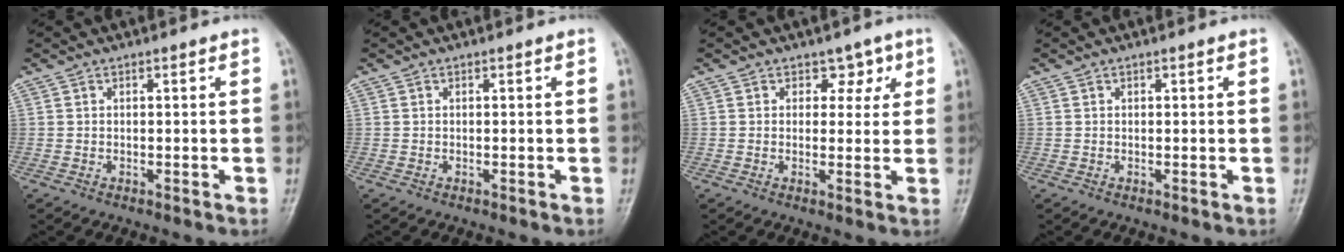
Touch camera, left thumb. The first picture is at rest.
{"total": 0.0}
{"total": 3.5, "force": [1.8, 2.7, 1.4], "torque": [0.015, -0.007, 0.020]}
{"total": 0.0}